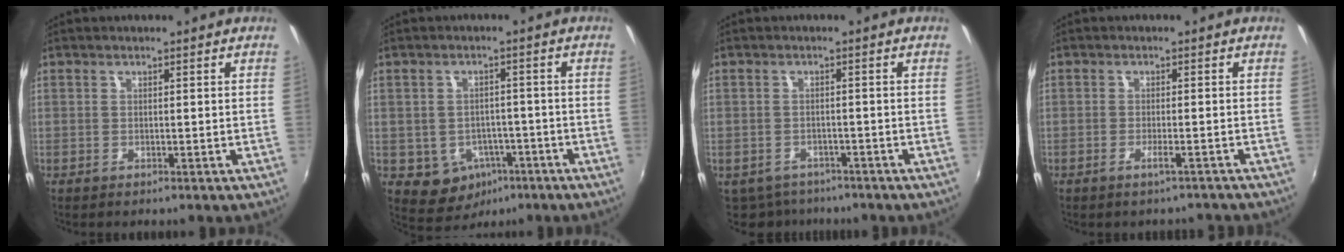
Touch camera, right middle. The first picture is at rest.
{"total": 7.5, "force": [-3.4, 6.2, 2.4], "torque": [-0.060, 0.009, -0.026]}
{"total": 6.6, "force": [-5.3, 3.6, 1.5], "torque": [-0.046, -0.016, -0.077]}
{"total": 3.8, "force": [-3.6, 0.5, 1.2], "torque": [-0.025, -0.004, -0.047]}